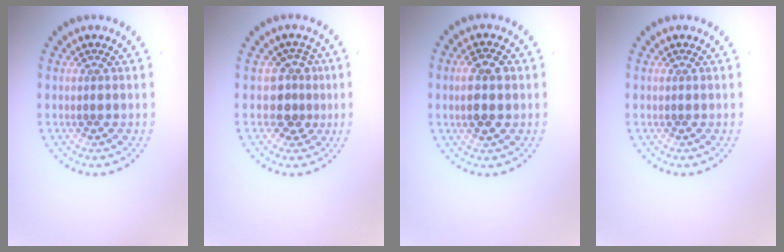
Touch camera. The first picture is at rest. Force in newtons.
{"total": 2.5, "press": 1.8, "slide": 1.7}
{"total": 3.3, "press": 3.3, "slide": 0.2}
{"total": 0.0}